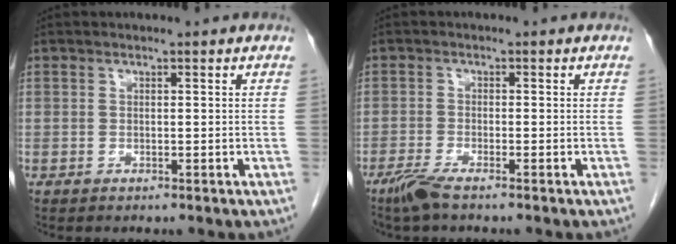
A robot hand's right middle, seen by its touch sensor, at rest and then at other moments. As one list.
[{"total": 3.1, "force": [-2.4, 0.1, 2.0], "torque": [-0.048, -0.007, -0.052]}]